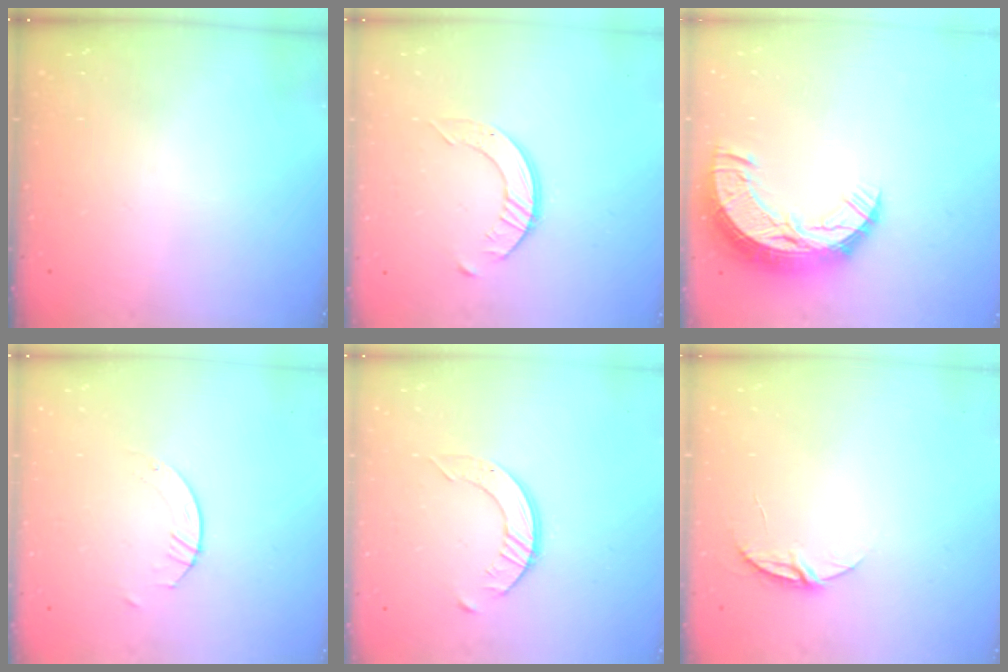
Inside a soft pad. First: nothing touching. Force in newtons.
{"total": 4.2, "press": 4.2, "slide": 0.4}
{"total": 13.5, "press": 13.4, "slide": 1.2}
{"total": 2.6, "press": 2.6, "slide": 0.2}
{"total": 4.2, "press": 4.2, "slide": 0.4}
{"total": 5.6, "press": 5.5, "slide": 0.6}